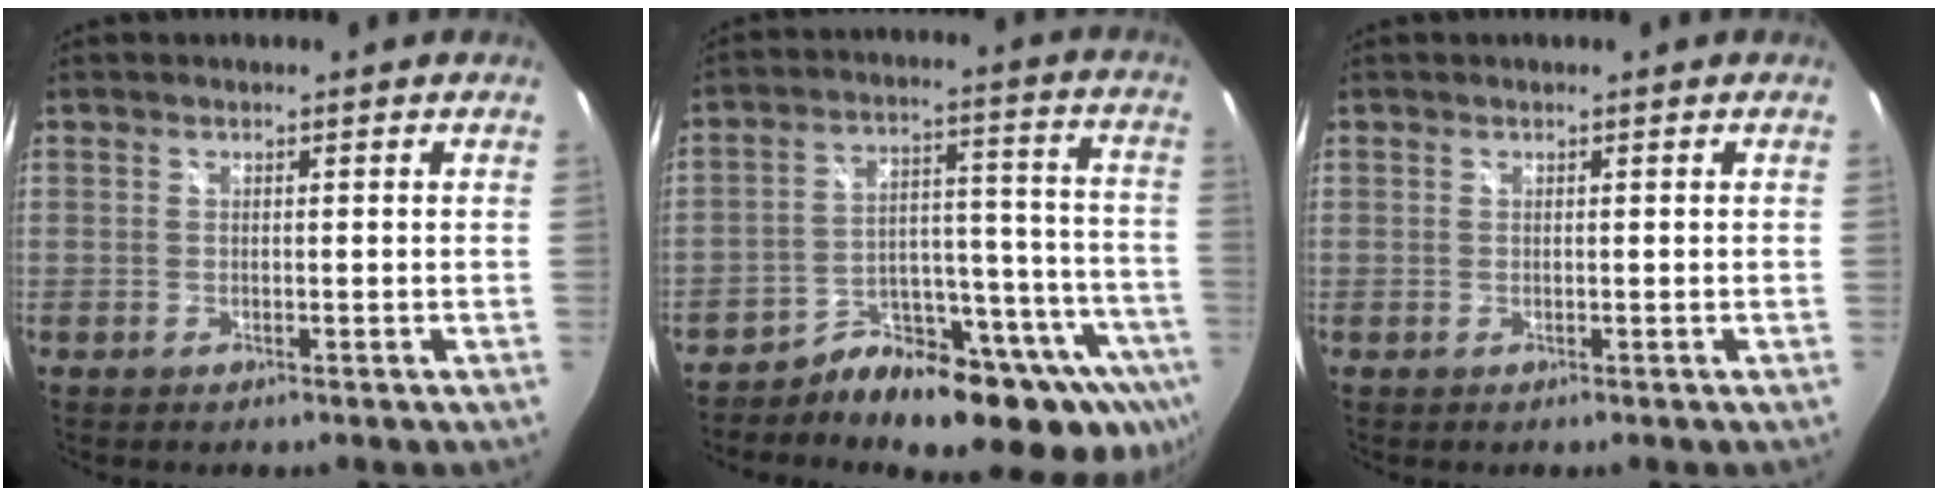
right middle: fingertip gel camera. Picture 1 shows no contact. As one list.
[{"total": 22.2, "force": [-16.4, 9.0, 11.8], "torque": [-0.143, 0.013, -0.228]}, {"total": 0.0}]